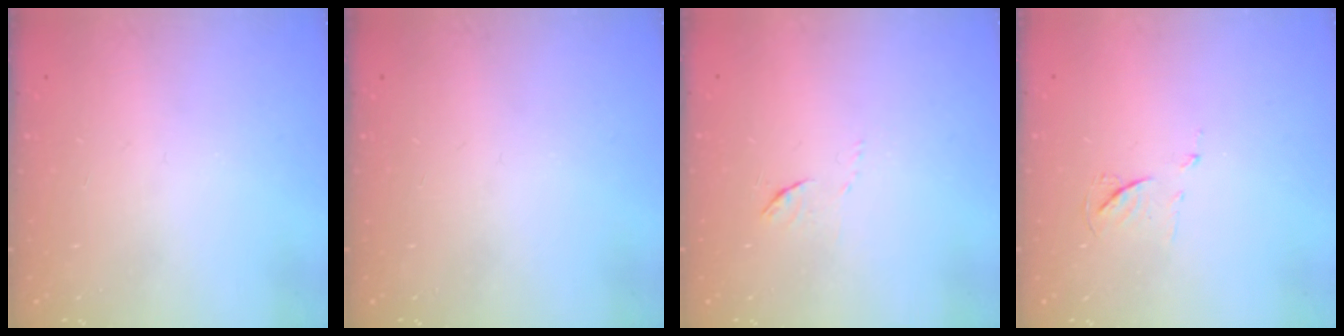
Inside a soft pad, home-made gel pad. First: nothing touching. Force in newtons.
{"total": 0.0}
{"total": 3.7, "press": 3.7, "slide": 0.4}
{"total": 5.6, "press": 5.6, "slide": 0.8}